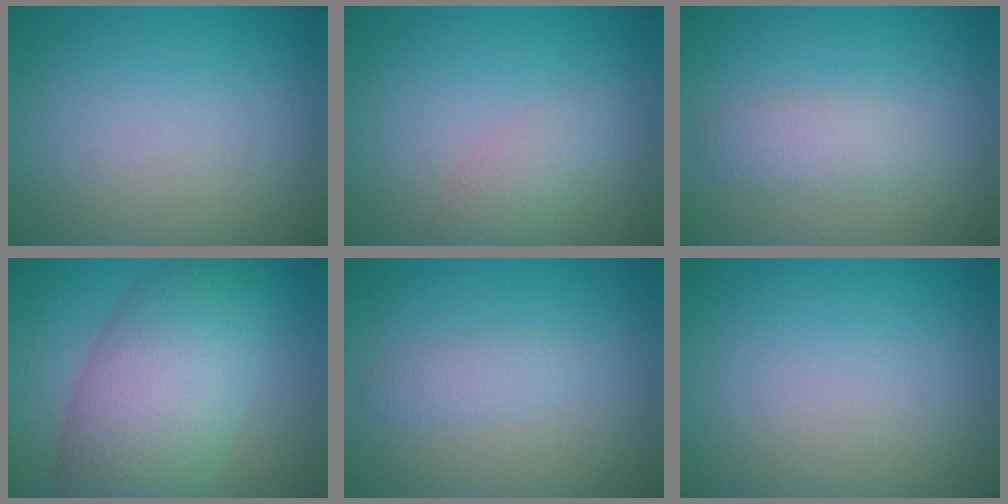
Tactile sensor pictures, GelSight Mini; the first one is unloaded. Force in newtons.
{"total": 1.8, "press": 1.8, "slide": 0.1}
{"total": 2.0, "press": 2.0, "slide": 0.0}
{"total": 9.6, "press": 9.6, "slide": 0.2}
{"total": 1.4, "press": 1.4, "slide": 0.0}
{"total": 0.0}